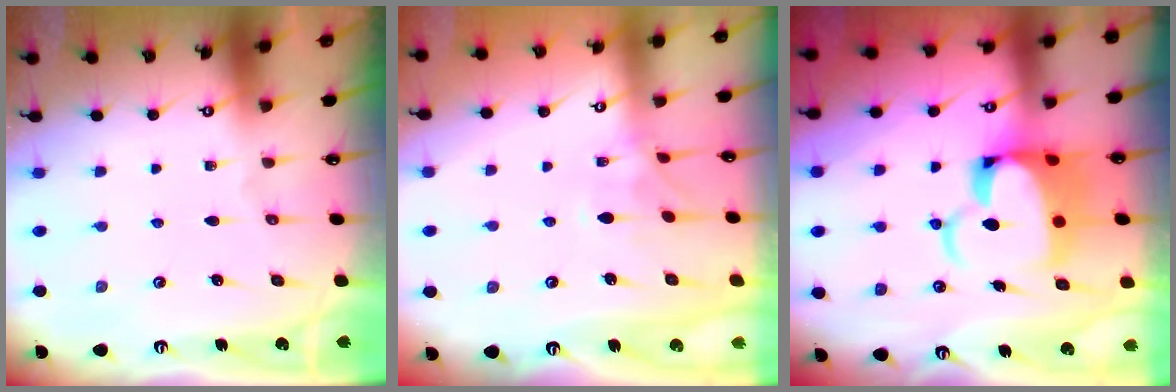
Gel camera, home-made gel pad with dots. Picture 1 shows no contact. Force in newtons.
{"total": 1.7, "press": 1.4, "slide": 1.0}
{"total": 9.3, "press": 9.1, "slide": 2.0}